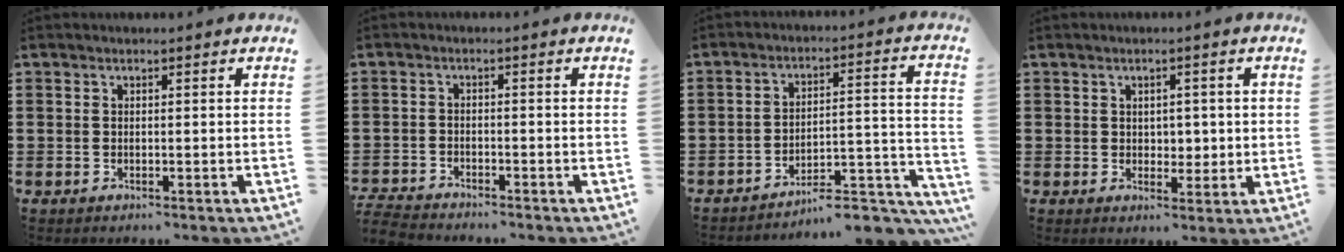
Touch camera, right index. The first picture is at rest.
{"total": 3.0, "force": [-3.0, 0.2, 0.2], "torque": [-0.014, -0.002, -0.065]}
{"total": 7.3, "force": [-6.8, 1.0, 2.5], "torque": [-0.030, 0.012, -0.130]}
{"total": 2.7, "force": [0.7, 2.2, 1.3], "torque": [-0.016, 0.005, 0.007]}